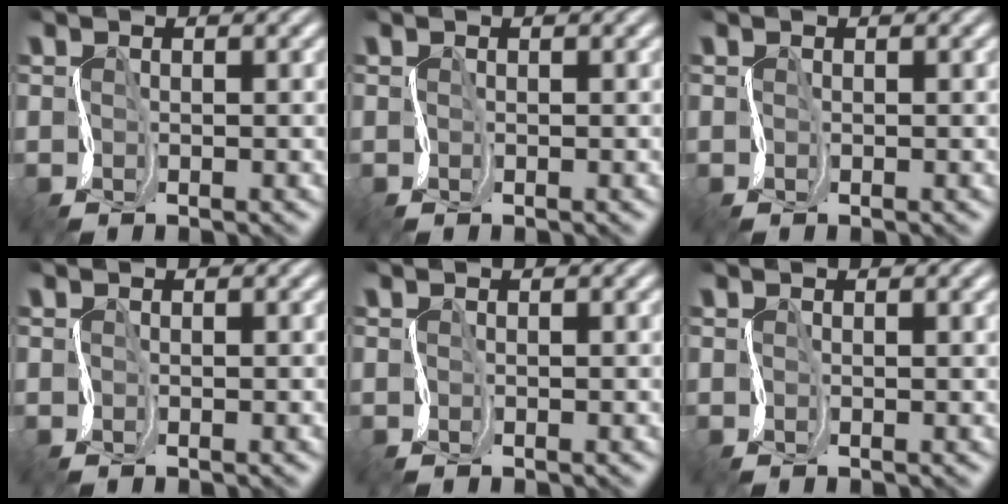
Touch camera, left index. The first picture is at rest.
{"total": 0.0}
{"total": 0.0}
{"total": 0.0}
{"total": 0.0}
{"total": 0.9, "force": [0.3, 0.3, 0.8], "torque": [-0.007, 0.003, 0.002]}